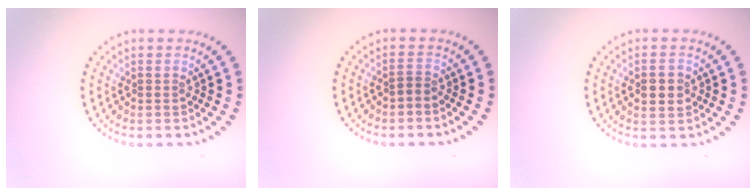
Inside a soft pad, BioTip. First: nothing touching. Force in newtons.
{"total": 0.8, "press": 0.4, "slide": 0.7}
{"total": 2.8, "press": 2.8, "slide": 0.1}